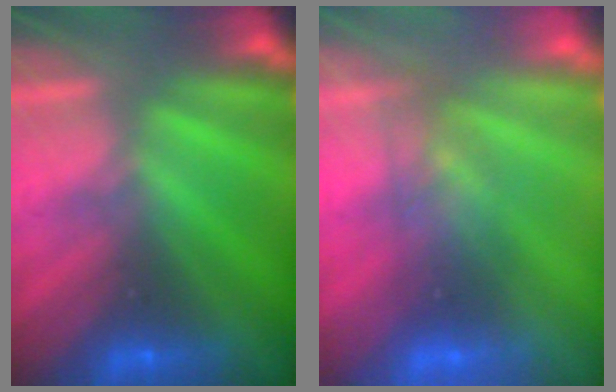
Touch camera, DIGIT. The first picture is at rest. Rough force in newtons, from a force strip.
{"total": 2.8}